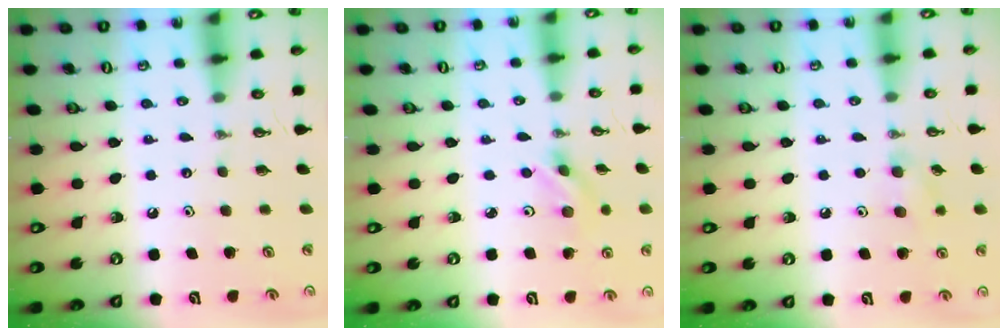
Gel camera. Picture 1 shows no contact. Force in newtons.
{"total": 2.0, "press": 1.9, "slide": 0.4}
{"total": 6.8, "press": 6.6, "slide": 1.6}